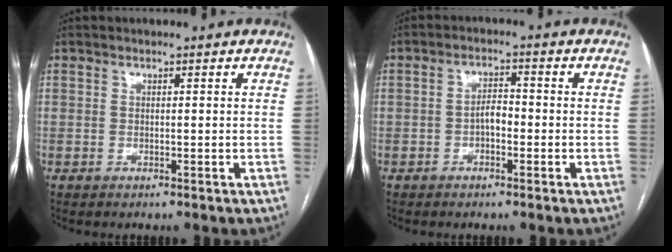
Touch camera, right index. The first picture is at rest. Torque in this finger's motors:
{"motor_torque": [0.74, 0.11, 0.34, 0.09]}